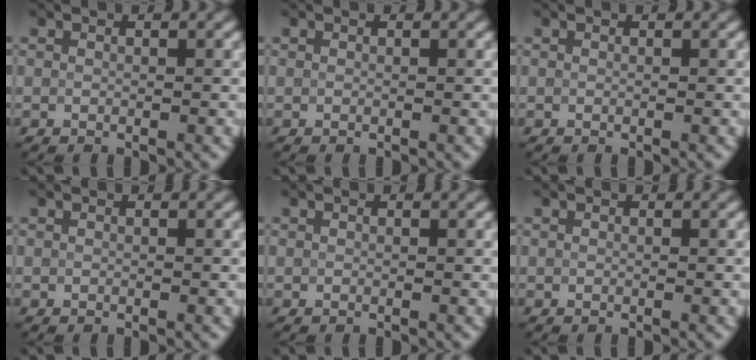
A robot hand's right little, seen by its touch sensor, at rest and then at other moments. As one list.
[{"total": 0.0}, {"total": 0.0}, {"total": 0.0}, {"total": 0.0}, {"total": 0.0}]